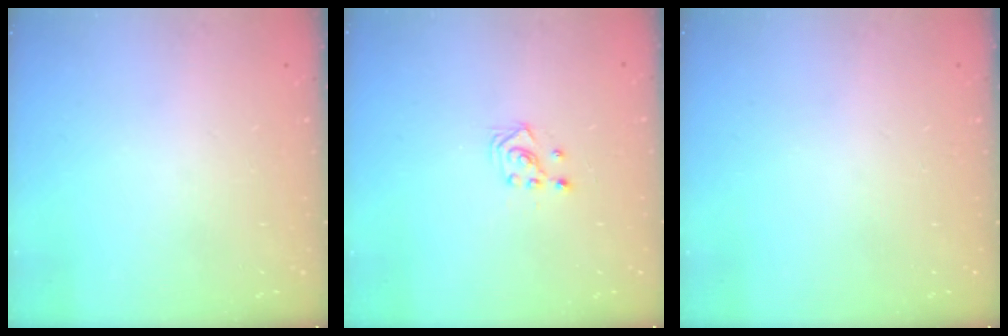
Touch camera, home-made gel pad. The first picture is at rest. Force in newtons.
{"total": 2.9, "press": 2.7, "slide": 1.0}
{"total": 0.0}